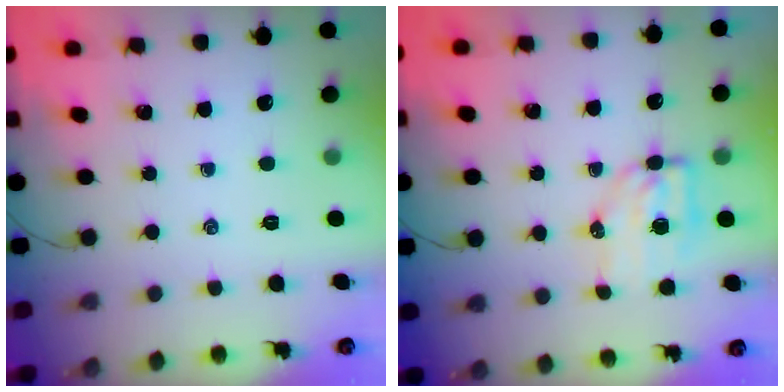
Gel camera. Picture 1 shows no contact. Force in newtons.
{"total": 6.4, "press": 6.3, "slide": 1.1}